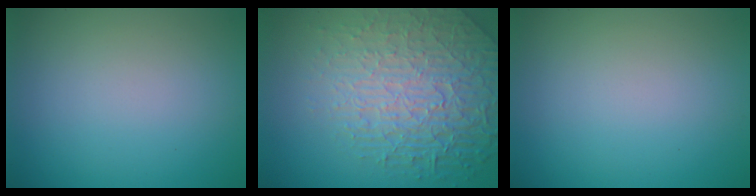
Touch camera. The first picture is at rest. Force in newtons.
{"total": 7.8, "press": 5.9, "slide": 5.1}
{"total": 0.0}